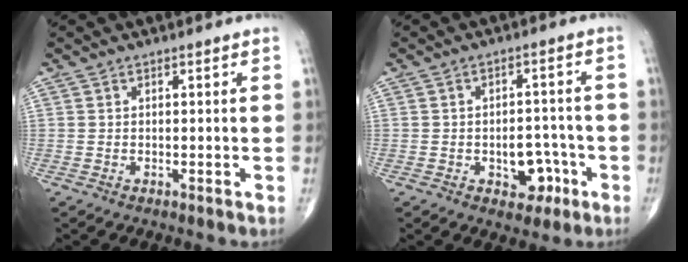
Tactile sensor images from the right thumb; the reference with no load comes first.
{"total": 6.6, "force": [-2.6, 4.4, 4.1], "torque": [-0.022, 0.028, -0.029]}